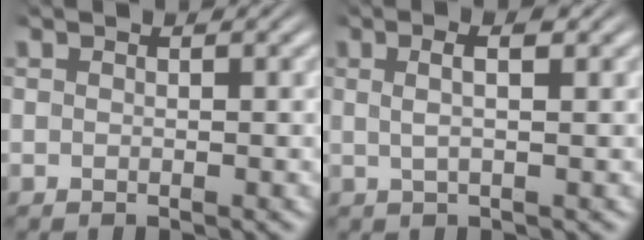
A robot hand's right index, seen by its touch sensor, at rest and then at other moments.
{"total": 2.8, "force": [0.7, 0.5, 2.7], "torque": [-0.043, 0.004, 0.013]}